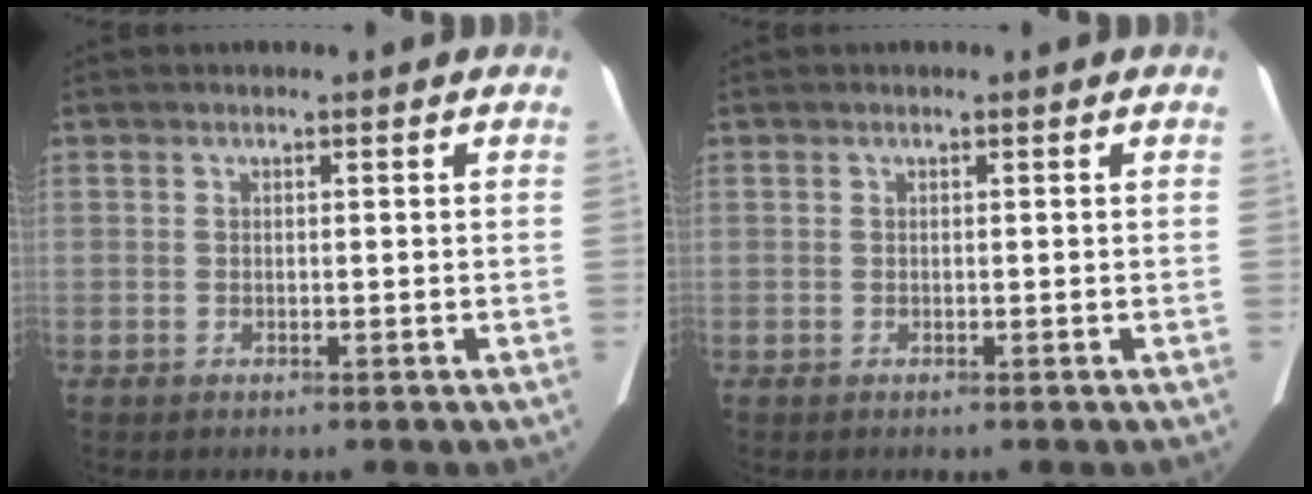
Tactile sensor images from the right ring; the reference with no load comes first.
{"total": 0.0}